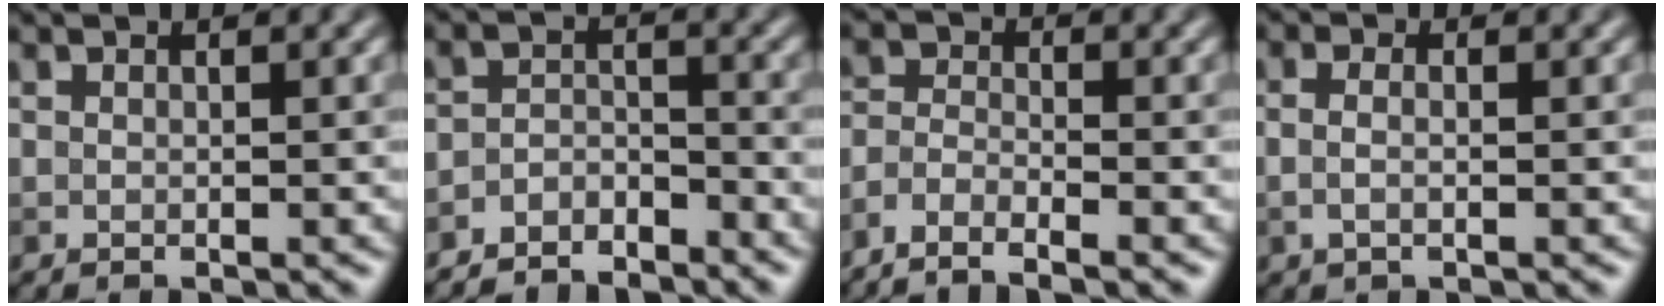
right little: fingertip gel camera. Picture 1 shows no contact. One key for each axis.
{"total": 4.4, "fx": -4.1, "fy": 1.2, "fz": 0.9, "tx": -0.013, "ty": -0.006, "tz": -0.079}
{"total": 2.8, "fx": -2.3, "fy": 0.6, "fz": 1.4, "tx": -0.031, "ty": -0.001, "tz": -0.055}
{"total": 1.4, "fx": -0.2, "fy": 0.6, "fz": 1.2, "tx": -0.031, "ty": -0.002, "tz": -0.007}